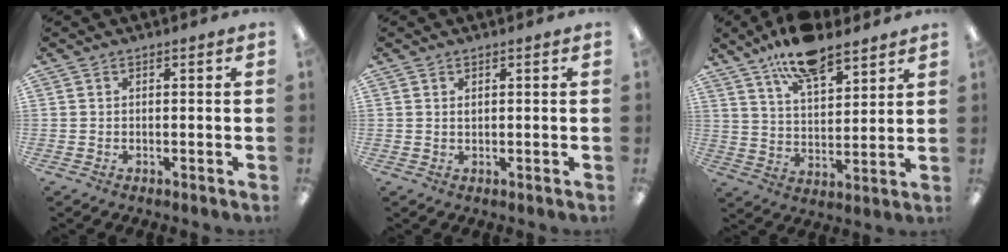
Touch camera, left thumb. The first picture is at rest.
{"total": 0.8, "force": [0.6, 0.4, 0.5], "torque": [-0.004, -0.003, 0.009]}
{"total": 12.7, "force": [10.0, 4.7, 6.2], "torque": [-0.098, -0.054, 0.178]}